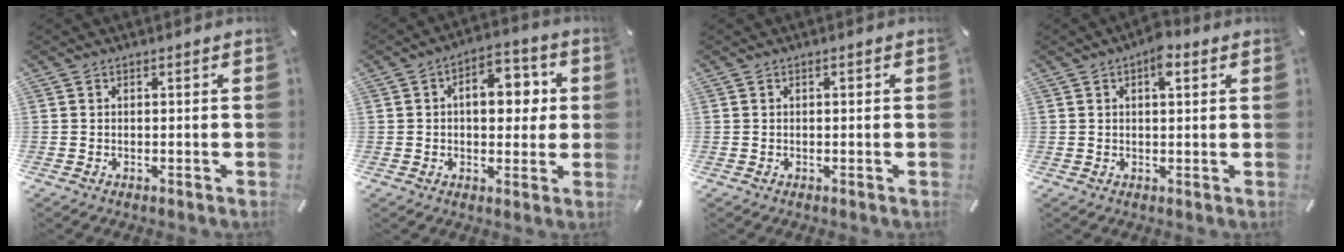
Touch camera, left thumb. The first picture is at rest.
{"total": 10.8, "force": [1.4, 6.8, 8.3], "torque": [-0.094, -0.001, 0.015]}
{"total": 0.5, "force": [0.0, 0.4, 0.3], "torque": [-0.006, 0.004, -0.001]}
{"total": 4.8, "force": [2.1, 2.2, 3.7], "torque": [-0.048, -0.004, 0.028]}